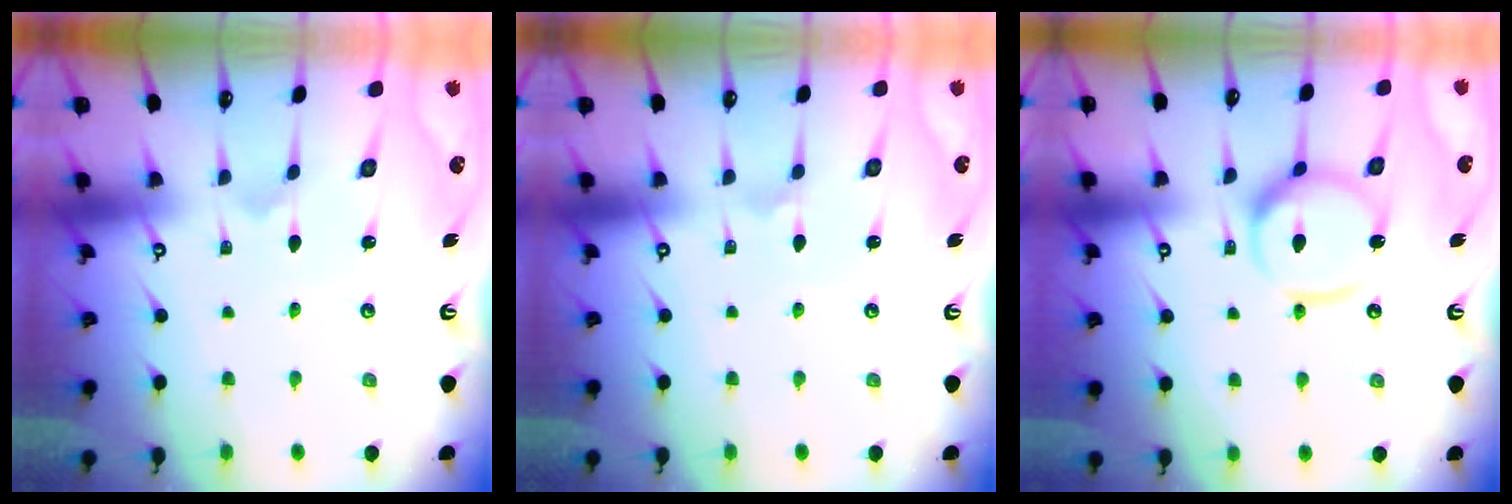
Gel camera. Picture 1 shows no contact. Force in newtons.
{"total": 0.8, "press": 0.8, "slide": 0.2}
{"total": 14.2, "press": 14.1, "slide": 1.8}